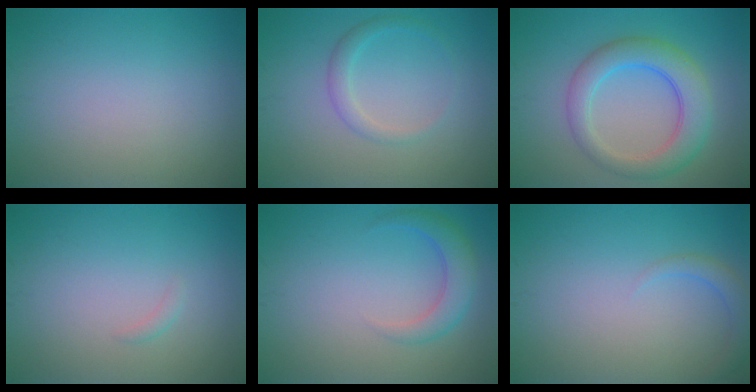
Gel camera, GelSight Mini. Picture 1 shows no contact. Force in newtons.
{"total": 1.7, "press": 1.7, "slide": 0.1}
{"total": 5.6, "press": 5.6, "slide": 0.2}
{"total": 0.5, "press": 0.5, "slide": 0.1}
{"total": 2.9, "press": 2.9, "slide": 0.2}
{"total": 1.6, "press": 1.6, "slide": 0.2}